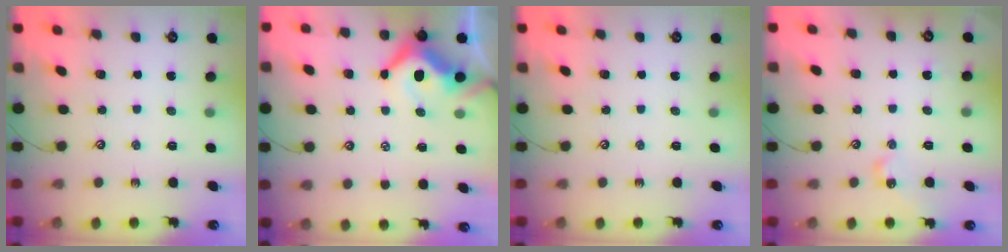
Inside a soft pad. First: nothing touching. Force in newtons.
{"total": 7.6, "press": 7.5, "slide": 1.4}
{"total": 0.0}
{"total": 6.3, "press": 6.2, "slide": 0.8}